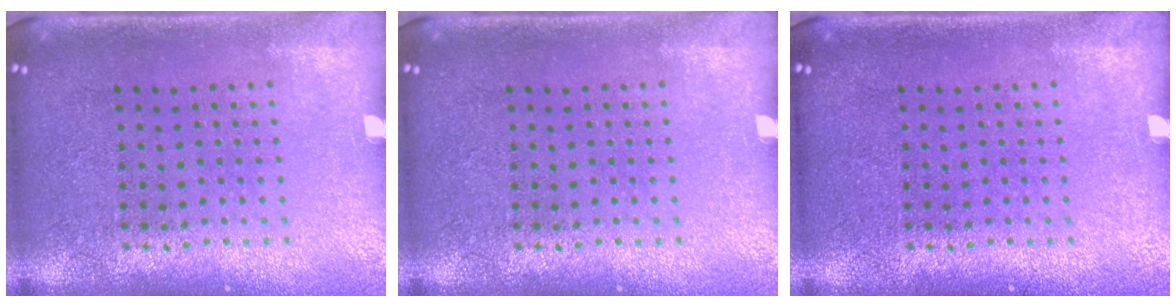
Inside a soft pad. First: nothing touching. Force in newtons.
{"total": 0.0}
{"total": 0.0}